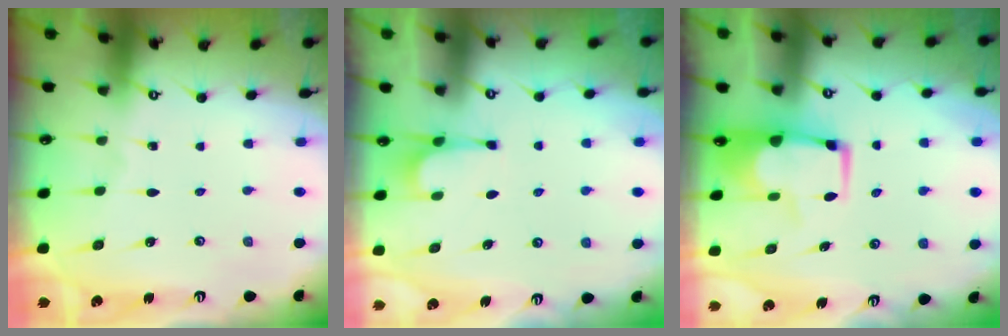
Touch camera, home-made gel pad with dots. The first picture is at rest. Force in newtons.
{"total": 2.1, "press": 1.9, "slide": 0.8}
{"total": 1.7, "press": 1.4, "slide": 0.8}